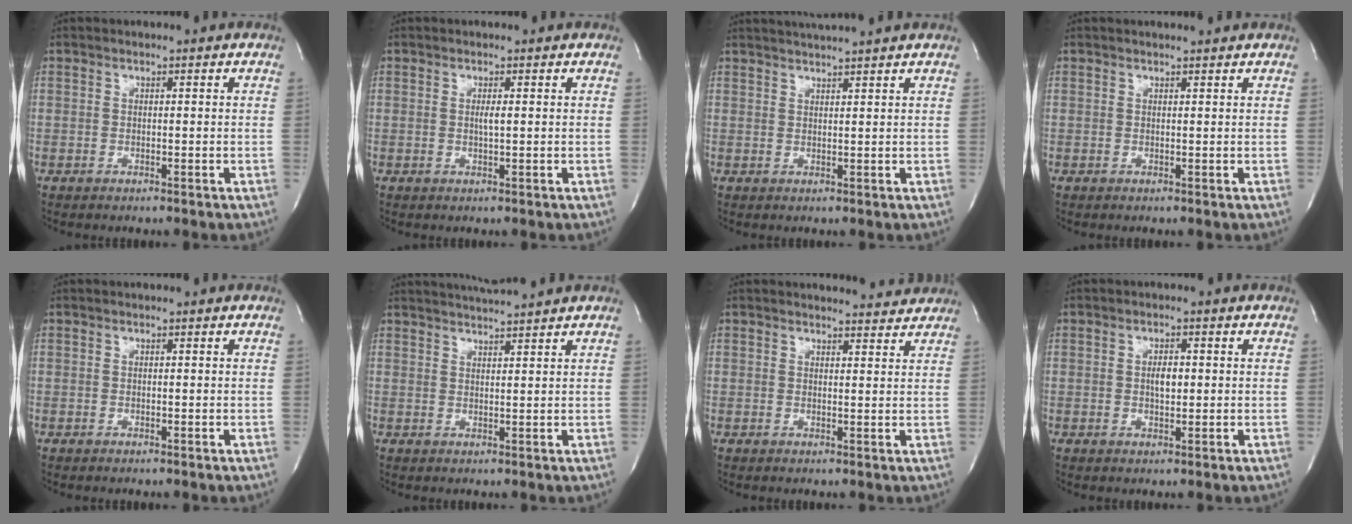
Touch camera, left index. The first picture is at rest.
{"total": 1.1, "force": [0.0, 0.0, 1.1], "torque": [-0.025, -0.004, 0.000]}
{"total": 4.8, "force": [4.4, -1.2, 1.5], "torque": [-0.022, 0.012, 0.065]}
{"total": 1.0, "force": [0.9, 0.0, 0.2], "torque": [-0.007, 0.000, 0.015]}
{"total": 0.0}
{"total": 5.1, "force": [4.7, -1.3, 1.3], "torque": [-0.024, 0.005, 0.074]}
{"total": 4.7, "force": [4.7, 0.6, 0.3], "torque": [-0.007, -0.007, 0.045]}
{"total": 2.4, "force": [0.0, 1.0, 2.2], "torque": [-0.038, -0.002, 0.000]}